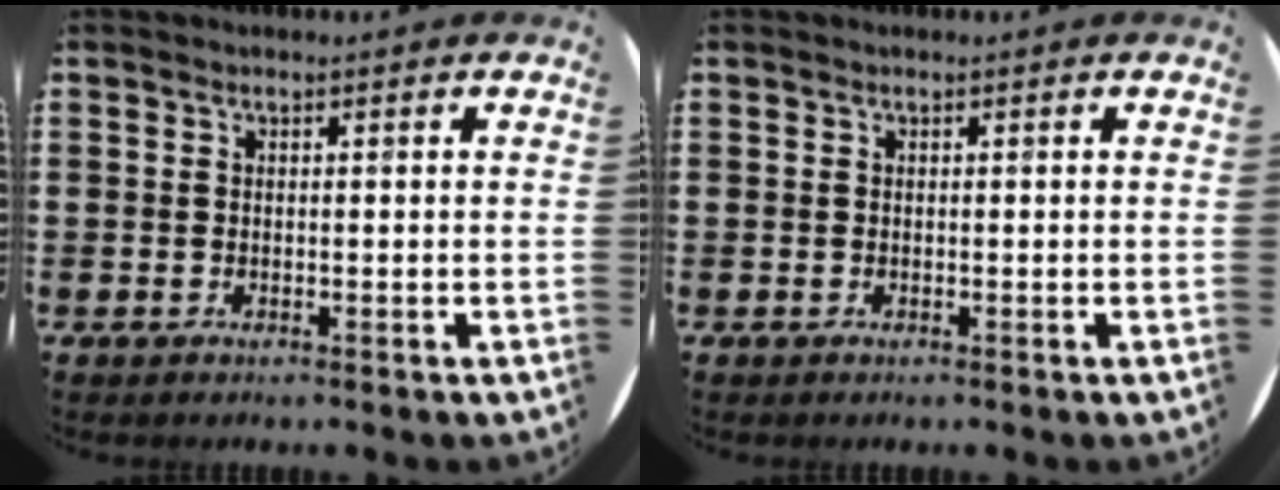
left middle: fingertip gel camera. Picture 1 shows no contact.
{"total": 0.0}